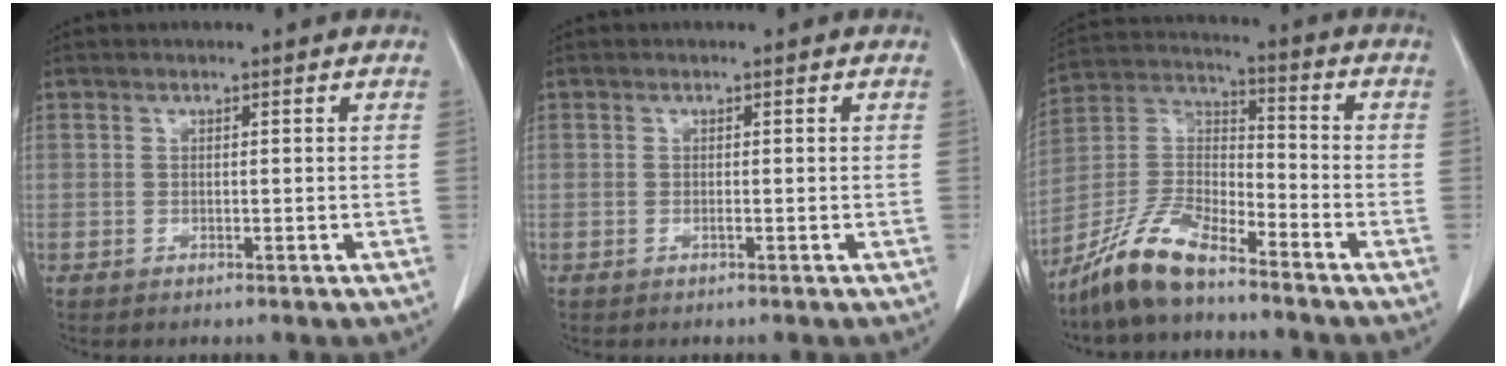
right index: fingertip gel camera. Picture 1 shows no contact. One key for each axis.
{"total": 0.0}
{"total": 11.3, "fx": -9.1, "fy": 2.5, "fz": 6.2, "tx": -0.134, "ty": 0.006, "tz": -0.179}